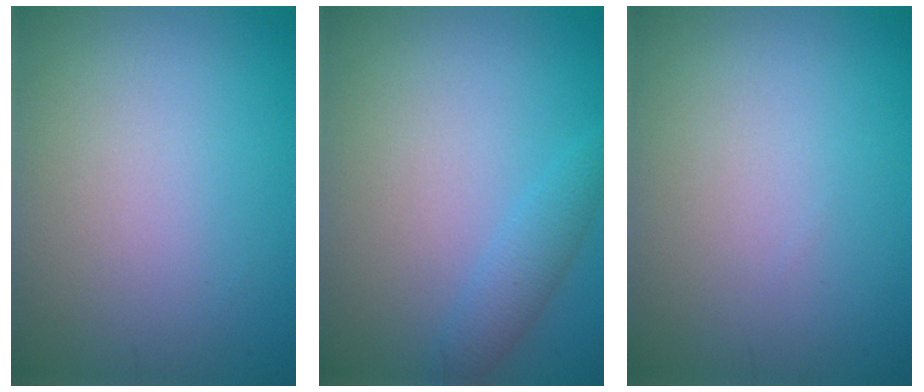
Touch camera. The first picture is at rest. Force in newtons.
{"total": 2.0, "press": 2.0, "slide": 0.0}
{"total": 0.0}